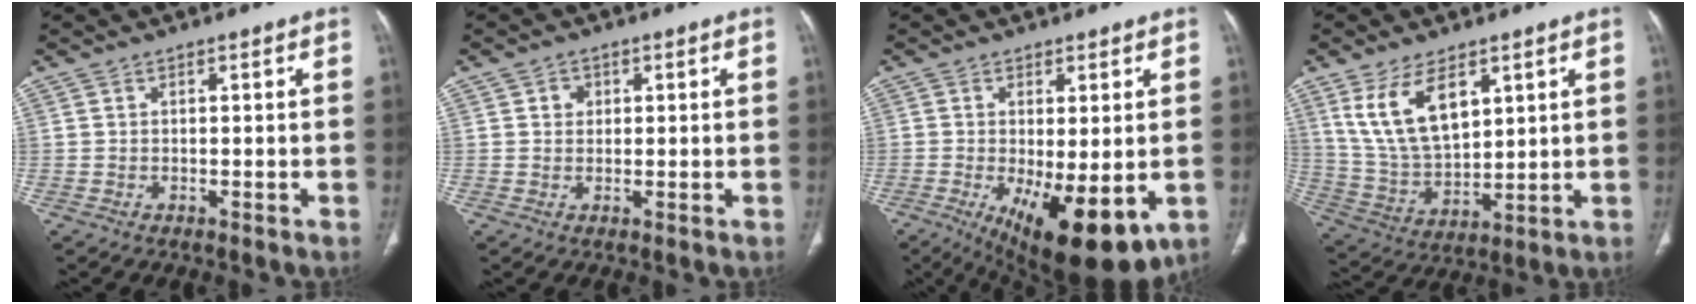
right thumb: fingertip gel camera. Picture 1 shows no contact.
{"total": 1.9, "force": [0.6, 1.7, 0.6], "torque": [0.000, 0.000, 0.007]}
{"total": 15.1, "force": [-4.7, 5.6, 13.2], "torque": [-0.189, -0.025, -0.051]}
{"total": 13.7, "force": [6.4, 7.1, 9.7], "torque": [-0.170, -0.027, 0.144]}